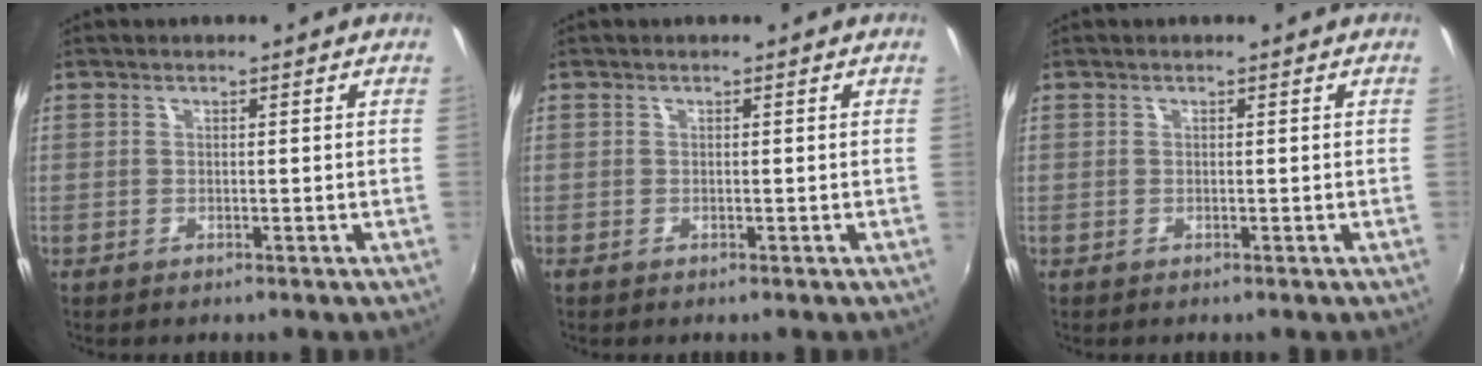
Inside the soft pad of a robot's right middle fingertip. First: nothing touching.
{"total": 0.0}
{"total": 0.0}